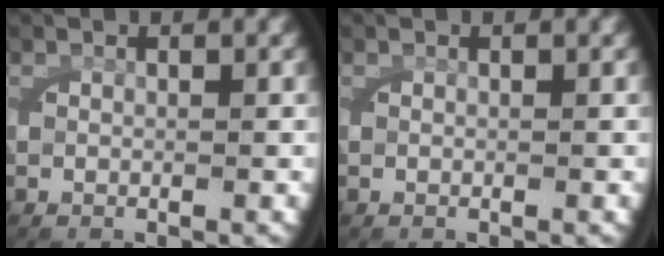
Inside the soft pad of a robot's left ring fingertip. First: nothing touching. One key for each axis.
{"total": 0.0}